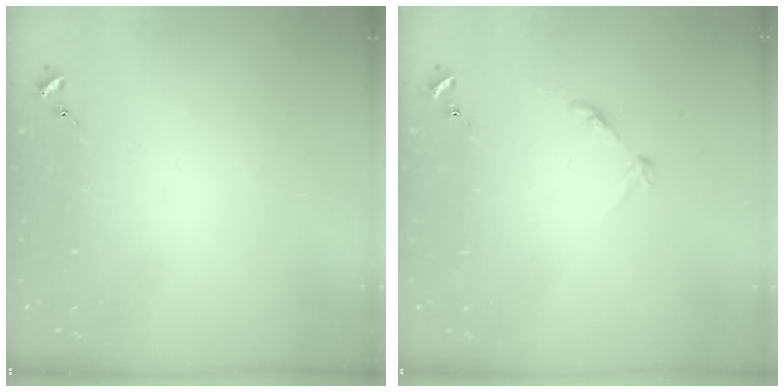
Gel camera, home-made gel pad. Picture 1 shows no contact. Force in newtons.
{"total": 5.3, "press": 5.2, "slide": 0.7}